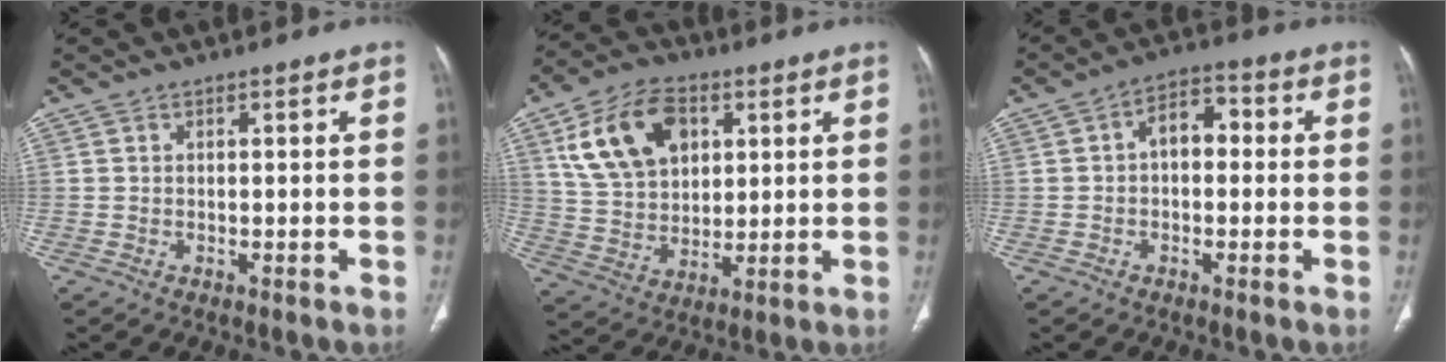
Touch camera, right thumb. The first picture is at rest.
{"total": 15.8, "force": [5.9, 10.6, 10.1], "torque": [-0.159, -0.007, 0.113]}
{"total": 6.2, "force": [0.1, 4.1, 4.6], "torque": [-0.048, 0.024, -0.012]}